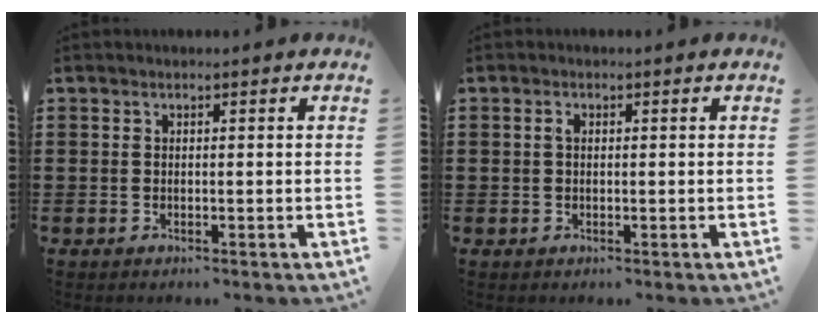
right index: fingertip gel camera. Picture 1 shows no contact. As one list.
[{"total": 1.1, "force": [0.2, 0.7, 0.8], "torque": [-0.018, 0.005, 0.003]}]